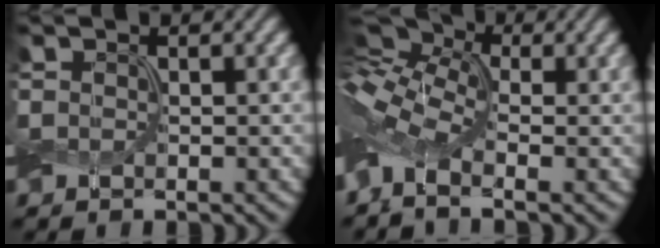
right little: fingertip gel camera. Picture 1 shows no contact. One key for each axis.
{"total": 7.8, "fx": -0.8, "fy": 4.3, "fz": 6.5, "tx": -0.144, "ty": 0.011, "tz": -0.033}